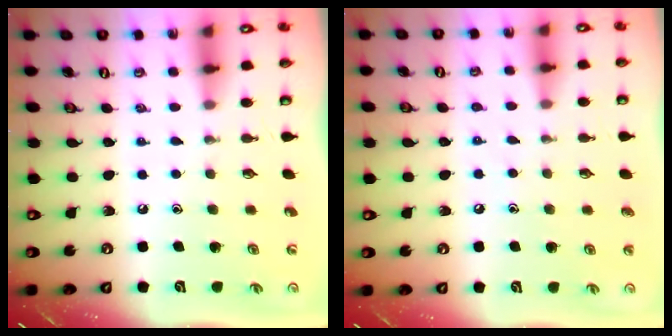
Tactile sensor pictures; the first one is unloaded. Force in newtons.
{"total": 5.2, "press": 5.1, "slide": 0.6}